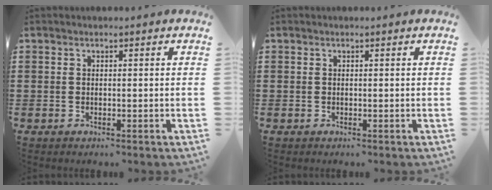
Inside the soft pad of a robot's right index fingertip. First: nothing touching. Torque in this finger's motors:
{"motor_torque": [0.02, 0.34, 0.00, 0.00]}